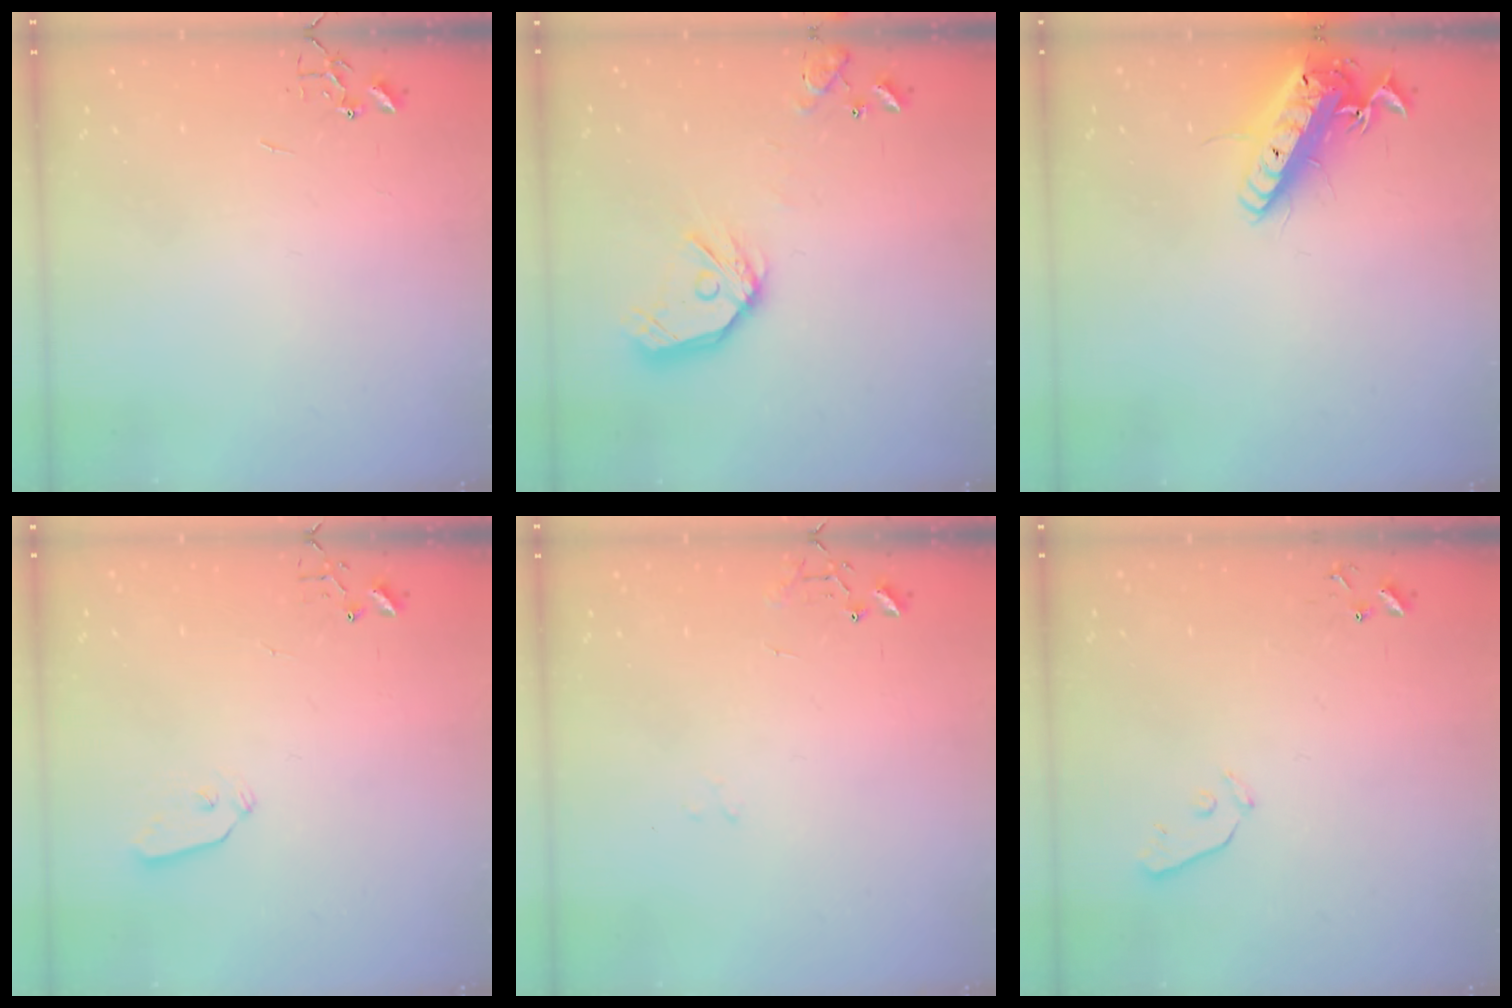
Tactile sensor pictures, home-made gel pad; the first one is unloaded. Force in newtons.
{"total": 15.3, "press": 15.1, "slide": 2.1}
{"total": 16.1, "press": 15.8, "slide": 3.2}
{"total": 4.3, "press": 4.3, "slide": 0.3}
{"total": 8.0, "press": 8.0, "slide": 0.9}
{"total": 4.0, "press": 4.0, "slide": 0.5}